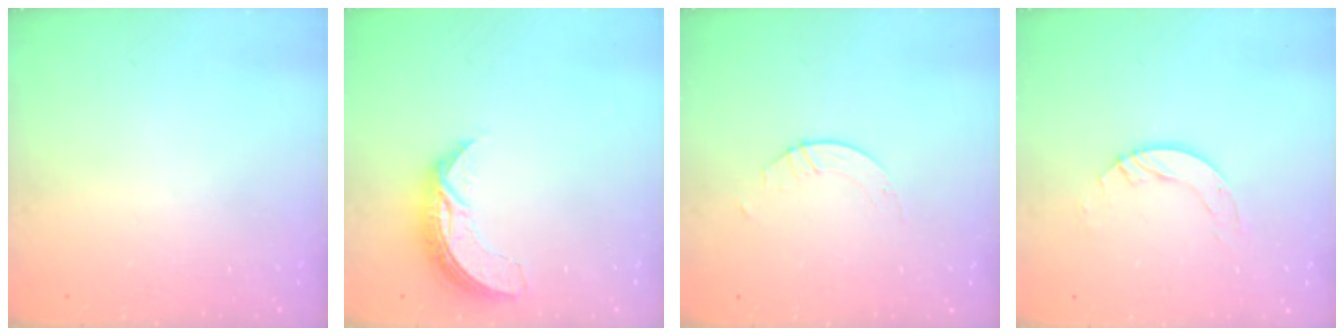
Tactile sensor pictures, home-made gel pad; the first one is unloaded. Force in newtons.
{"total": 8.9, "press": 8.9, "slide": 0.4}
{"total": 2.1, "press": 2.1, "slide": 0.1}
{"total": 5.6, "press": 5.5, "slide": 0.5}